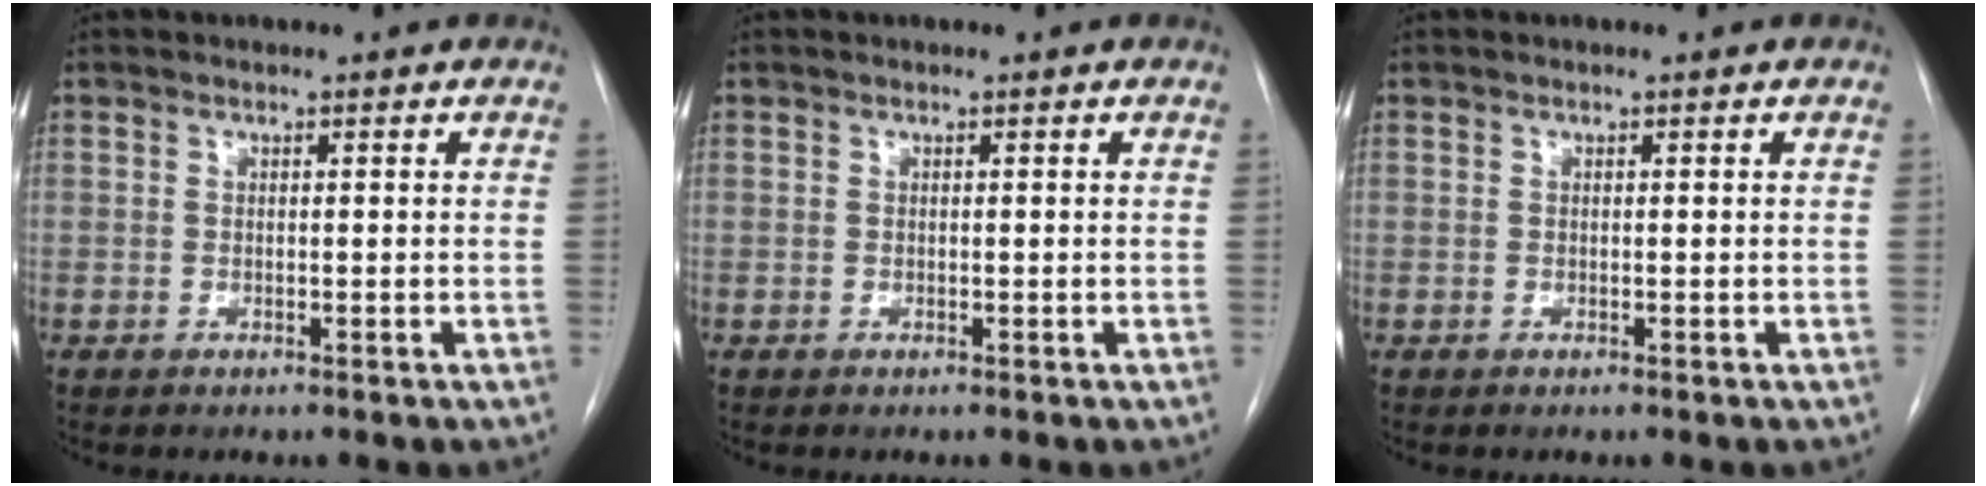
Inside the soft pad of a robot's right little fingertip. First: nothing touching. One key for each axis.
{"total": 0.0}
{"total": 0.0}